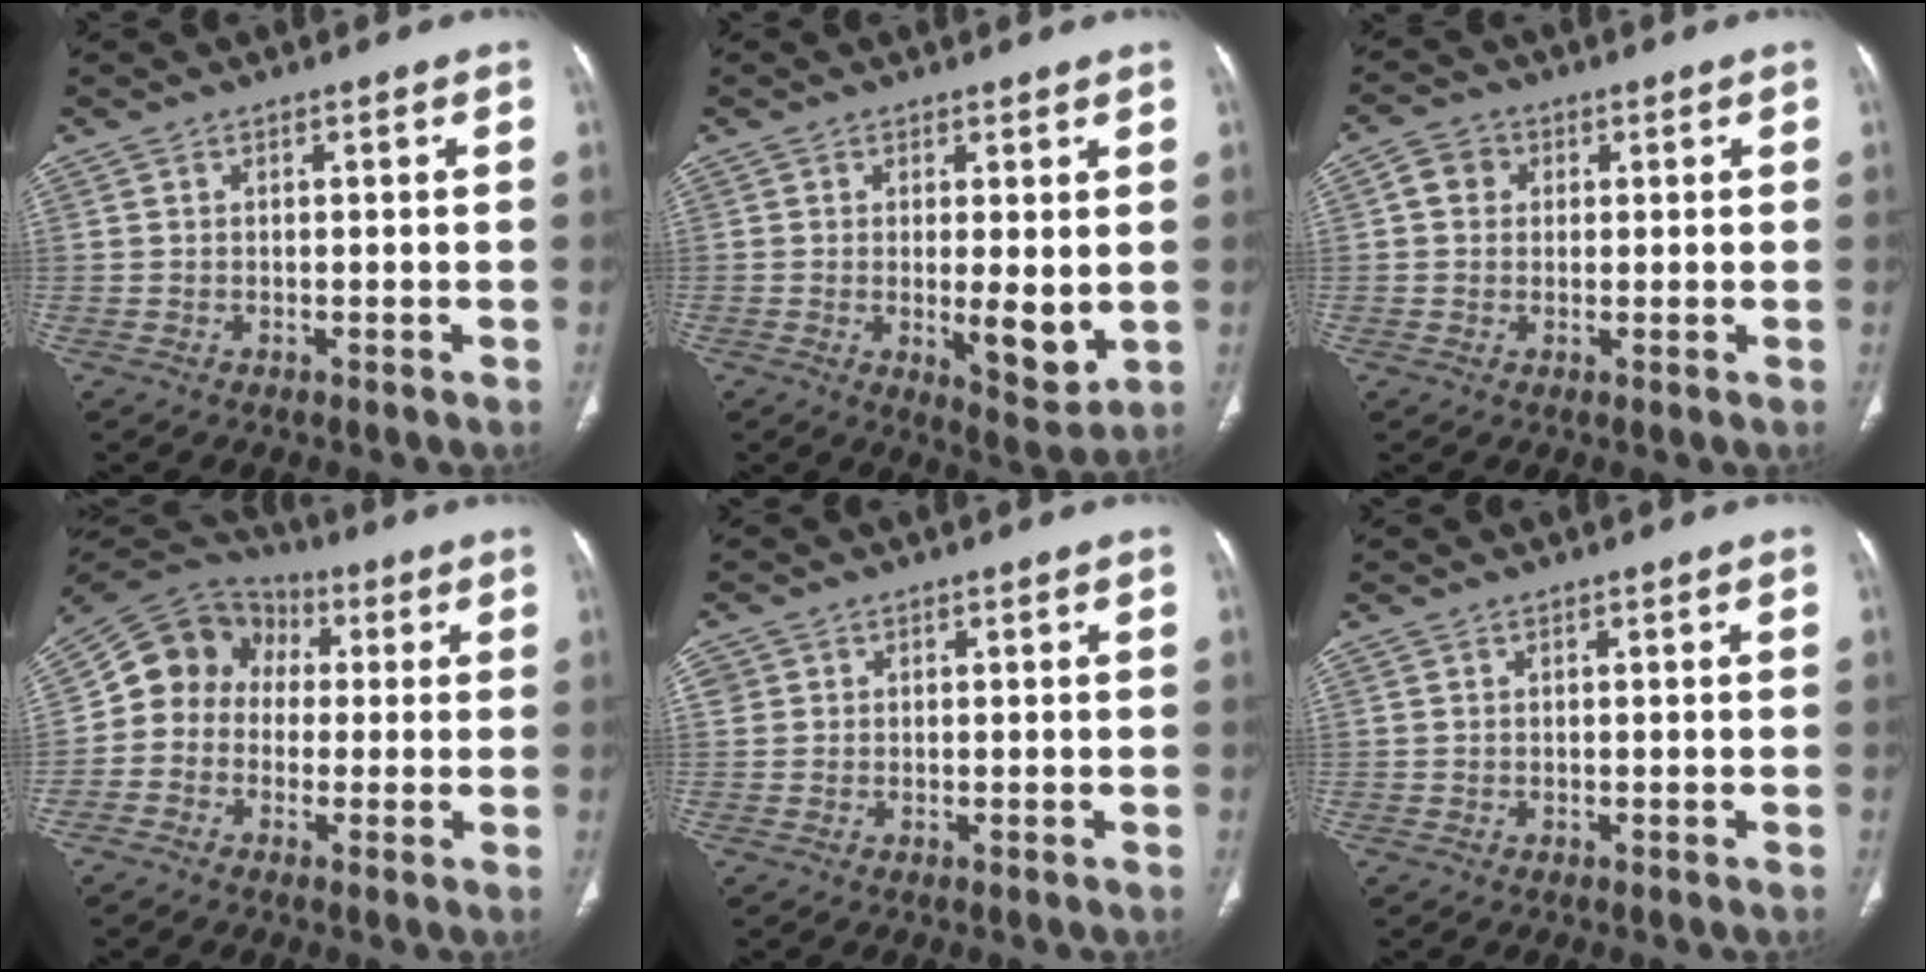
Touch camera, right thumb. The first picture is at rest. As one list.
[{"total": 7.4, "force": [-0.3, 2.6, 7.0], "torque": [-0.096, -0.021, 0.000]}, {"total": 4.2, "force": [1.0, 3.7, 1.8], "torque": [-0.017, 0.006, 0.014]}, {"total": 11.7, "force": [0.4, 10.2, 5.6], "torque": [-0.075, 0.038, -0.011]}, {"total": 1.6, "force": [0.5, 1.5, 0.2], "torque": [0.008, 0.000, 0.006]}, {"total": 0.0}]